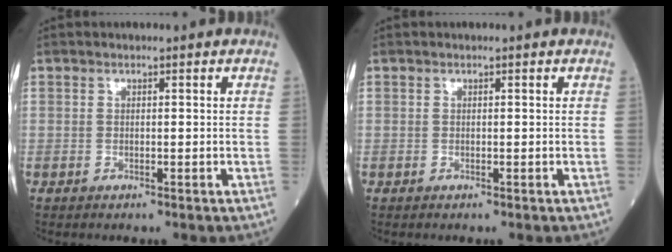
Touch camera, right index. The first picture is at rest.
{"total": 0.0}